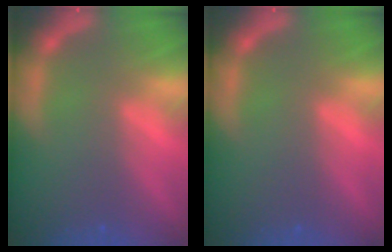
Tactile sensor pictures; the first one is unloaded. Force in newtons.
{"total": 0.0}